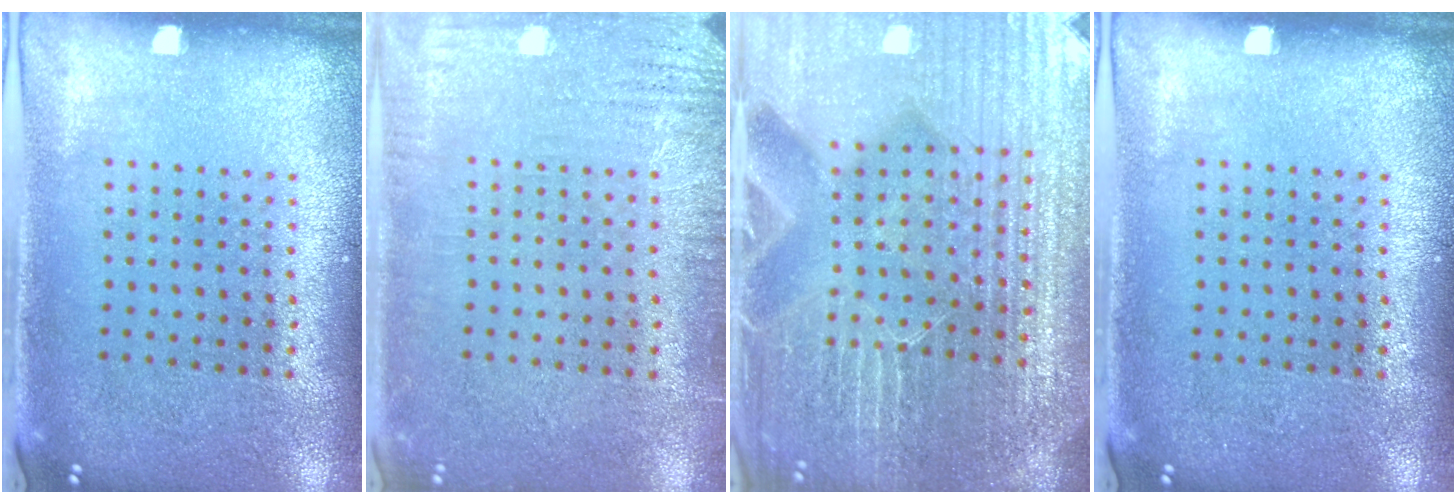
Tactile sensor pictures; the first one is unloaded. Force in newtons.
{"total": 2.9, "press": 2.9, "slide": 0.4}
{"total": 5.8, "press": 5.3, "slide": 2.4}
{"total": 0.0}